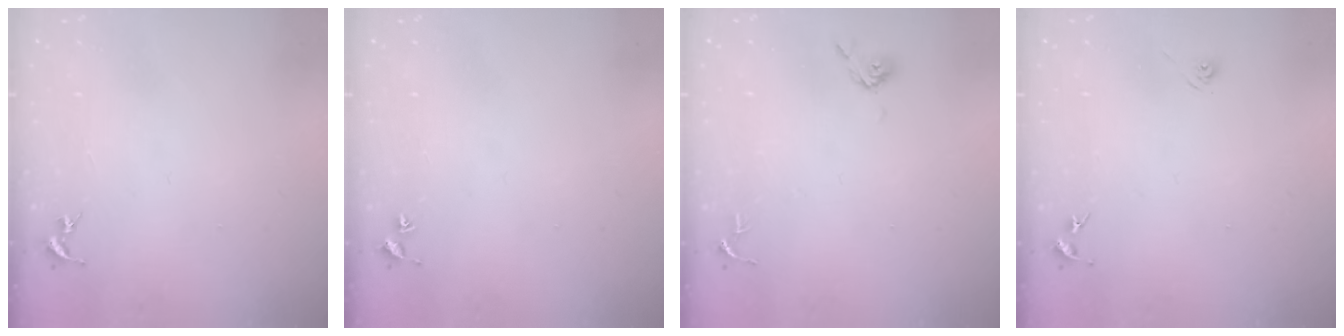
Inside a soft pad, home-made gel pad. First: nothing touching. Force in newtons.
{"total": 2.0, "press": 2.0, "slide": 0.2}
{"total": 6.2, "press": 6.2, "slide": 0.6}
{"total": 3.0, "press": 2.6, "slide": 1.5}